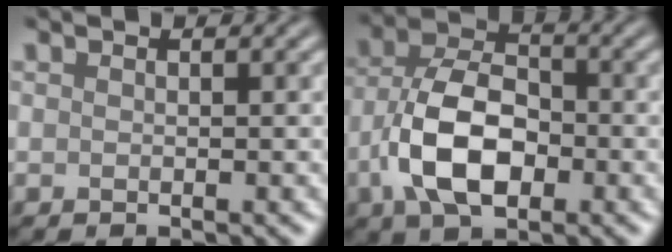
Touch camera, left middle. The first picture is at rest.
{"total": 7.6, "force": [-2.2, 4.3, 5.9], "torque": [-0.119, 0.011, -0.046]}